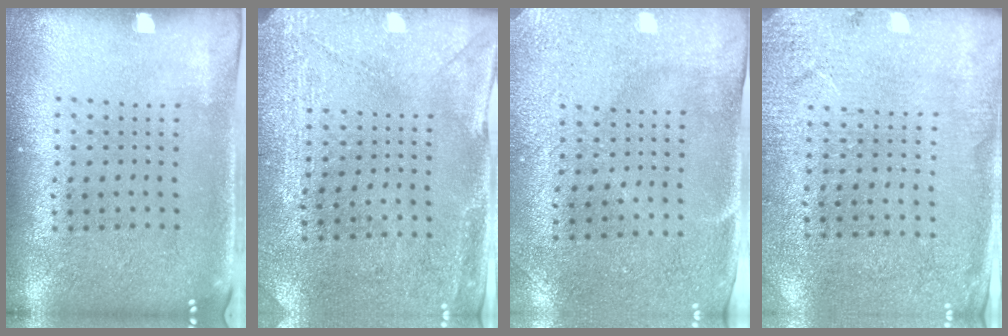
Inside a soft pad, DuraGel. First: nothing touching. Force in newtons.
{"total": 3.0, "press": 2.6, "slide": 1.4}
{"total": 2.9, "press": 2.4, "slide": 1.6}
{"total": 2.6, "press": 2.5, "slide": 0.8}